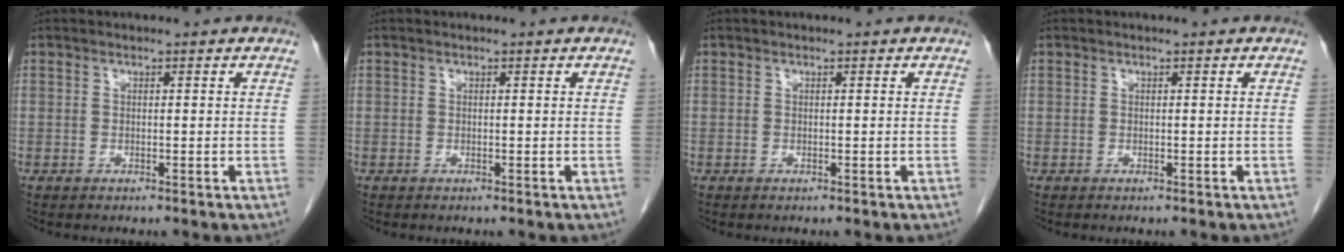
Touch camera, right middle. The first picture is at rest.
{"total": 0.0}
{"total": 0.0}
{"total": 0.0}